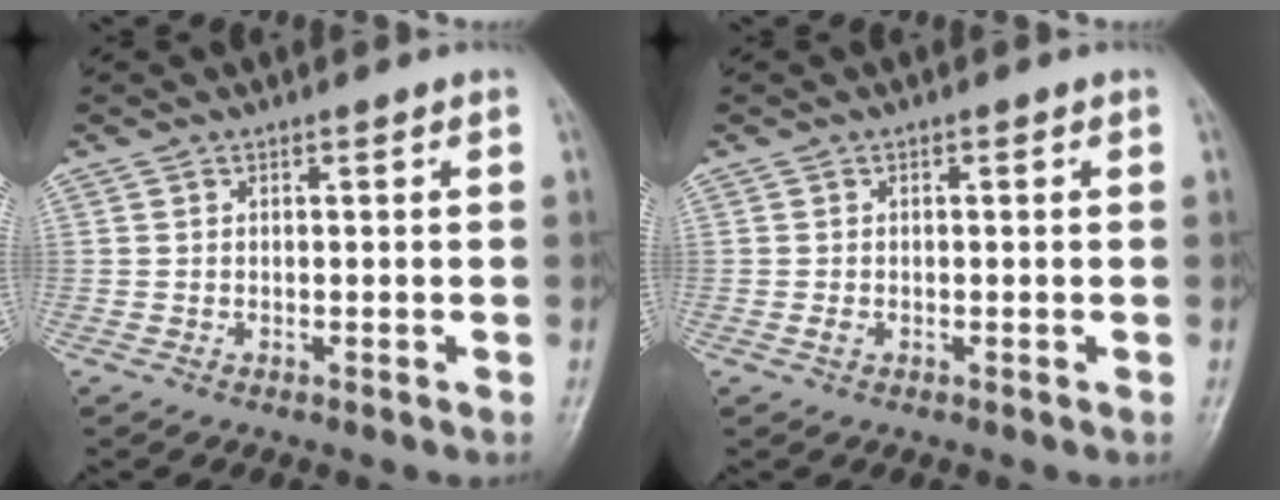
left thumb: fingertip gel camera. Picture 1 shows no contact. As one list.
[{"total": 0.9, "force": [-0.2, 0.6, 0.5], "torque": [-0.010, -0.002, -0.006]}]